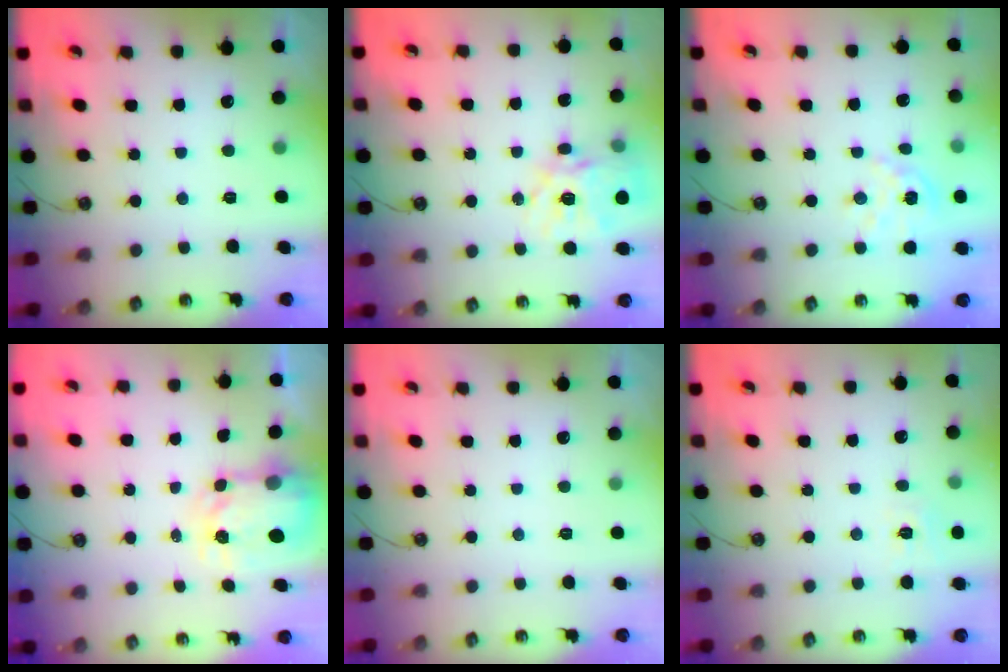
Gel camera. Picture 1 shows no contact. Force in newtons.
{"total": 16.7, "press": 16.6, "slide": 1.8}
{"total": 5.9, "press": 5.9, "slide": 0.5}
{"total": 4.4, "press": 4.3, "slide": 0.9}
{"total": 0.0}
{"total": 6.0, "press": 5.9, "slide": 0.5}